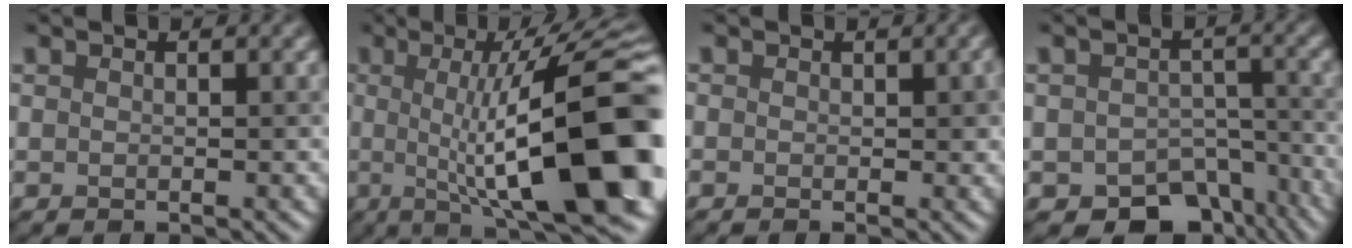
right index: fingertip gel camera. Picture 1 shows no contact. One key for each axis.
{"total": 16.0, "fx": -0.6, "fy": 4.0, "fz": 15.5, "tx": -0.175, "ty": 0.021, "tz": -0.003}
{"total": 1.3, "fx": -0.4, "fy": 0.4, "fz": 1.2, "tx": -0.011, "ty": 0.000, "tz": 0.002}
{"total": 7.5, "fx": -5.0, "fy": 4.5, "fz": 3.3, "tx": -0.037, "ty": -0.028, "tz": -0.057}